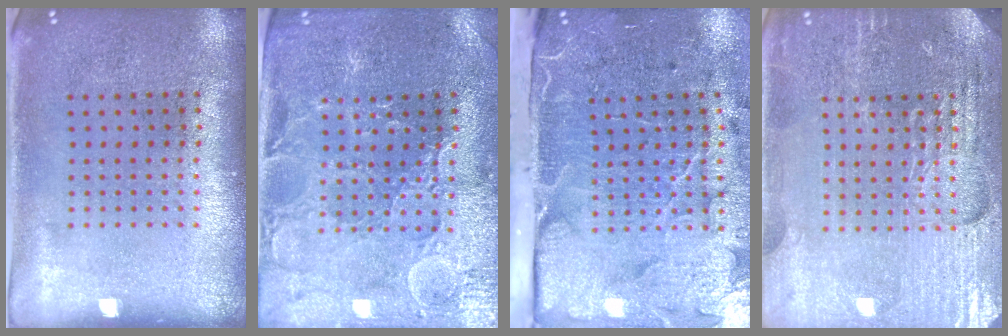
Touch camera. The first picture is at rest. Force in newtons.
{"total": 1.9, "press": 1.8, "slide": 0.5}
{"total": 5.1, "press": 4.0, "slide": 3.2}
{"total": 4.4, "press": 4.2, "slide": 1.5}